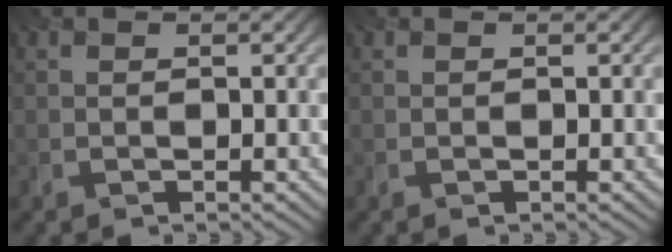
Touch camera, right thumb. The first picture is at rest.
{"total": 0.0}